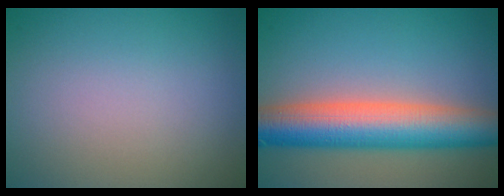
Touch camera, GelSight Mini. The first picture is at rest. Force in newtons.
{"total": 8.8, "press": 8.8, "slide": 0.1}